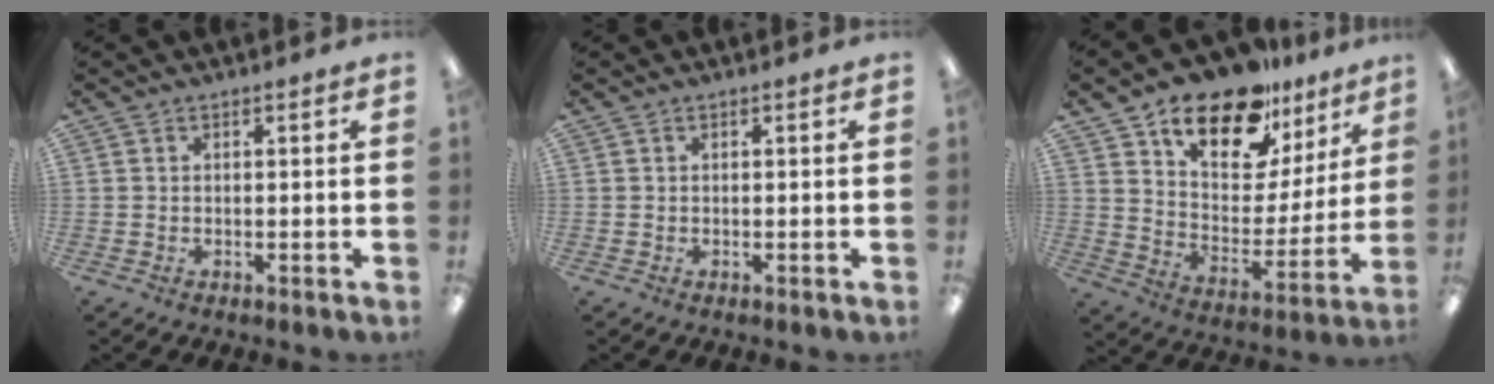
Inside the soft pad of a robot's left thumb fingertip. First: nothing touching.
{"total": 0.0}
{"total": 18.3, "force": [13.9, 8.5, 8.2], "torque": [-0.143, -0.095, 0.246]}